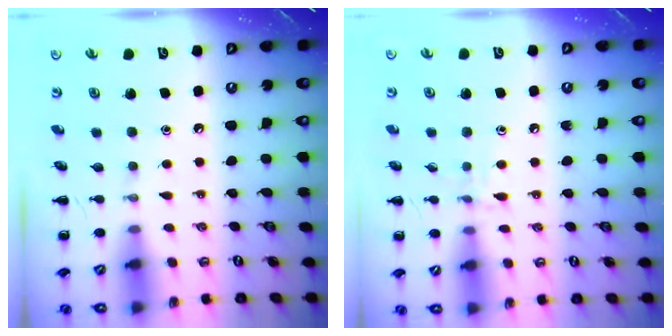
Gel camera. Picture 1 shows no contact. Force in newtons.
{"total": 6.8, "press": 6.6, "slide": 1.8}